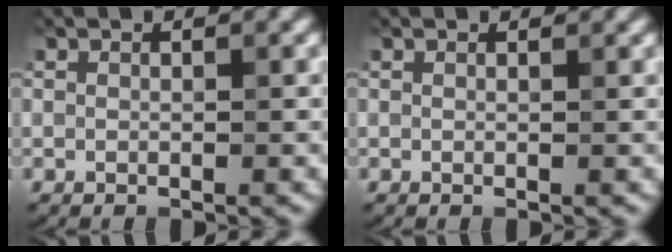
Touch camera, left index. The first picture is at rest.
{"total": 0.8, "force": [0.8, 0.1, 0.2], "torque": [-0.008, -0.004, 0.006]}